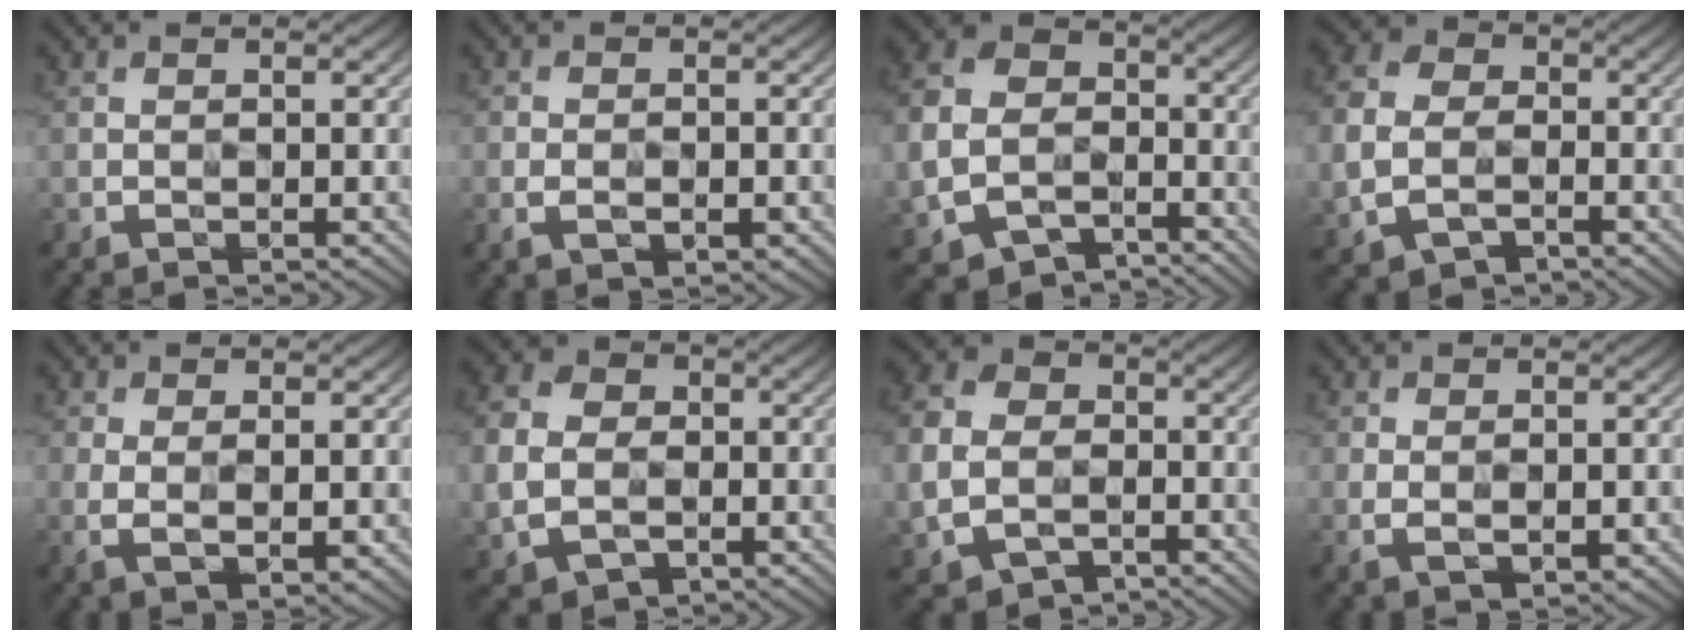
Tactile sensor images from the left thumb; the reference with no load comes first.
{"total": 2.9, "force": [-1.0, 1.6, 2.2], "torque": [-0.043, -0.004, -0.017]}
{"total": 11.3, "force": [-4.4, 8.6, 5.7], "torque": [-0.163, -0.045, -0.072]}
{"total": 7.9, "force": [-2.2, 6.4, 4.1], "torque": [-0.125, -0.018, -0.058]}
{"total": 4.4, "force": [0.2, 2.0, 3.9], "torque": [-0.087, -0.014, 0.010]}
{"total": 8.6, "force": [-1.6, 7.3, 4.4], "torque": [-0.136, -0.017, -0.043]}
{"total": 9.3, "force": [-2.8, 7.5, 4.6], "torque": [-0.142, -0.030, -0.066]}
{"total": 3.2, "force": [-0.3, 1.8, 2.7], "torque": [-0.059, -0.010, 0.000]}